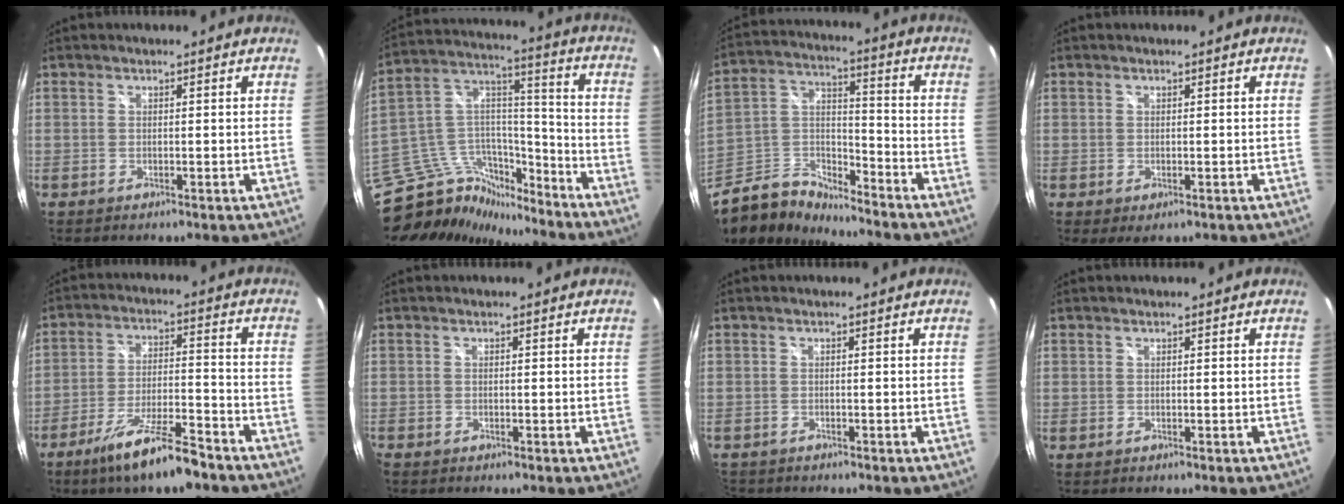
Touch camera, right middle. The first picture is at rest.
{"total": 19.4, "force": [-15.6, 8.1, 8.1], "torque": [-0.169, 0.034, -0.258]}
{"total": 13.2, "force": [-10.5, 6.1, 5.1], "torque": [-0.126, 0.015, -0.206]}
{"total": 1.3, "force": [-0.3, 1.0, 0.8], "torque": [-0.013, -0.006, -0.001]}
{"total": 12.0, "force": [-8.9, 1.8, 7.8], "torque": [-0.159, -0.014, -0.150]}
{"total": 0.6, "force": [-0.6, 0.3, 0.0], "torque": [-0.003, -0.003, -0.015]}
{"total": 1.7, "force": [-1.4, 0.9, -0.2], "torque": [-0.003, 0.001, -0.028]}
{"total": 0.0}